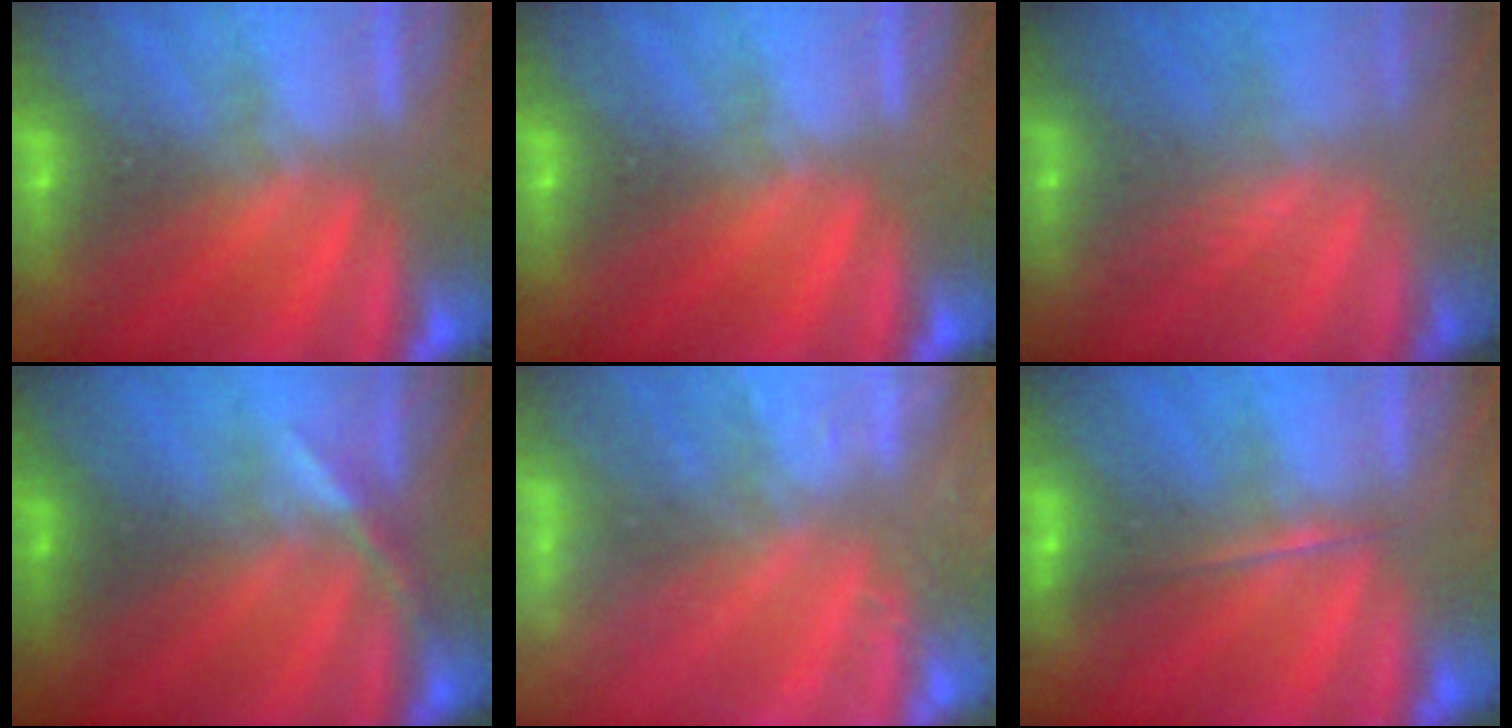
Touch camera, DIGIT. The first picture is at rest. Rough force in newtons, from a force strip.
{"total": 0.0}
{"total": 2.4}
{"total": 3.0}
{"total": 7.5}
{"total": 1.8}